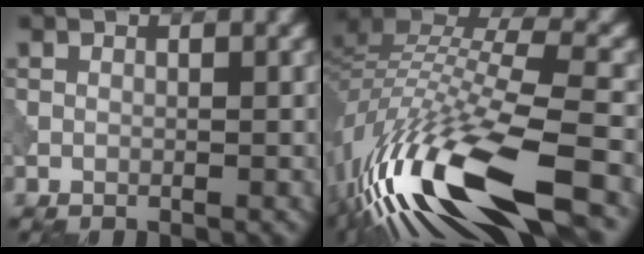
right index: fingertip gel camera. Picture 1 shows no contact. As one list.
[{"total": 14.6, "force": [-7.6, 4.2, 11.7], "torque": [-0.248, 0.010, -0.136]}]